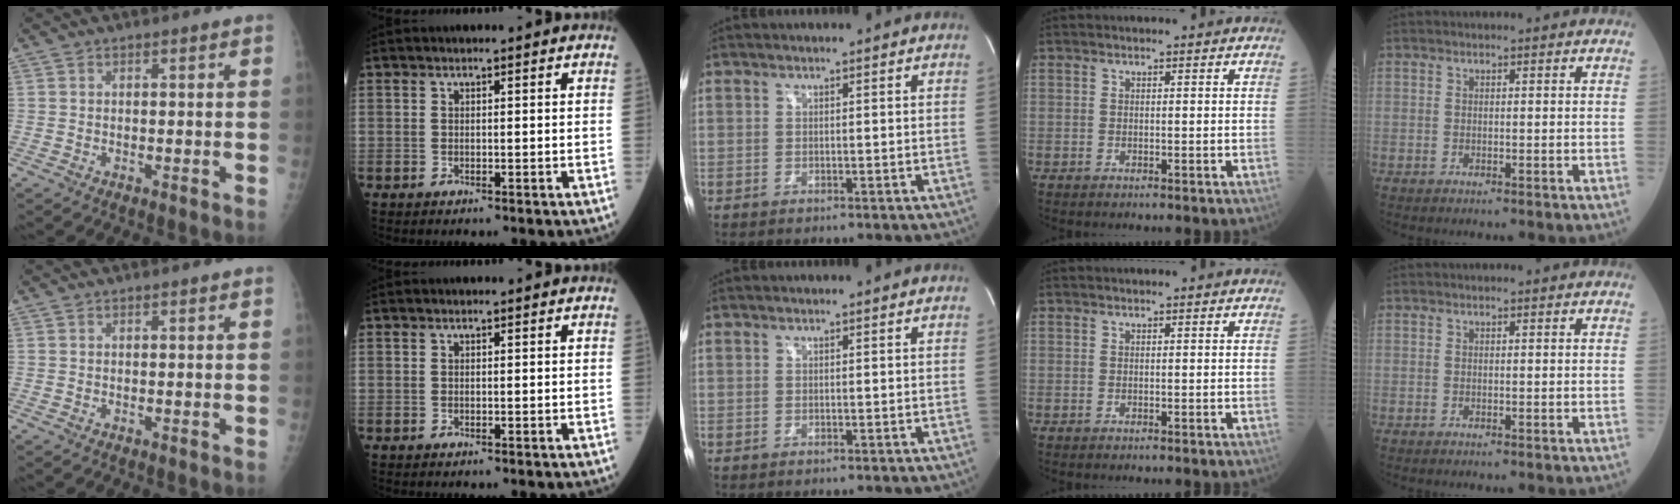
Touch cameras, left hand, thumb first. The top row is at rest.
{}